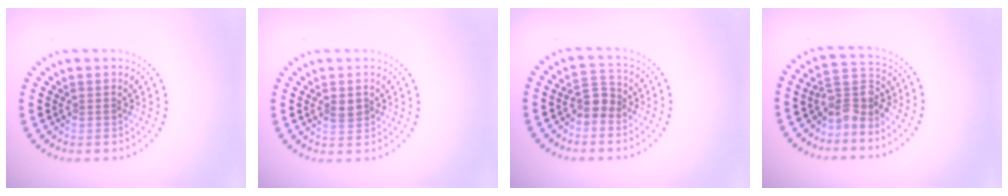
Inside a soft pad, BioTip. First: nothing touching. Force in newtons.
{"total": 1.3, "press": 1.3, "slide": 0.2}
{"total": 2.1, "press": 1.8, "slide": 1.2}
{"total": 3.3, "press": 2.6, "slide": 2.0}